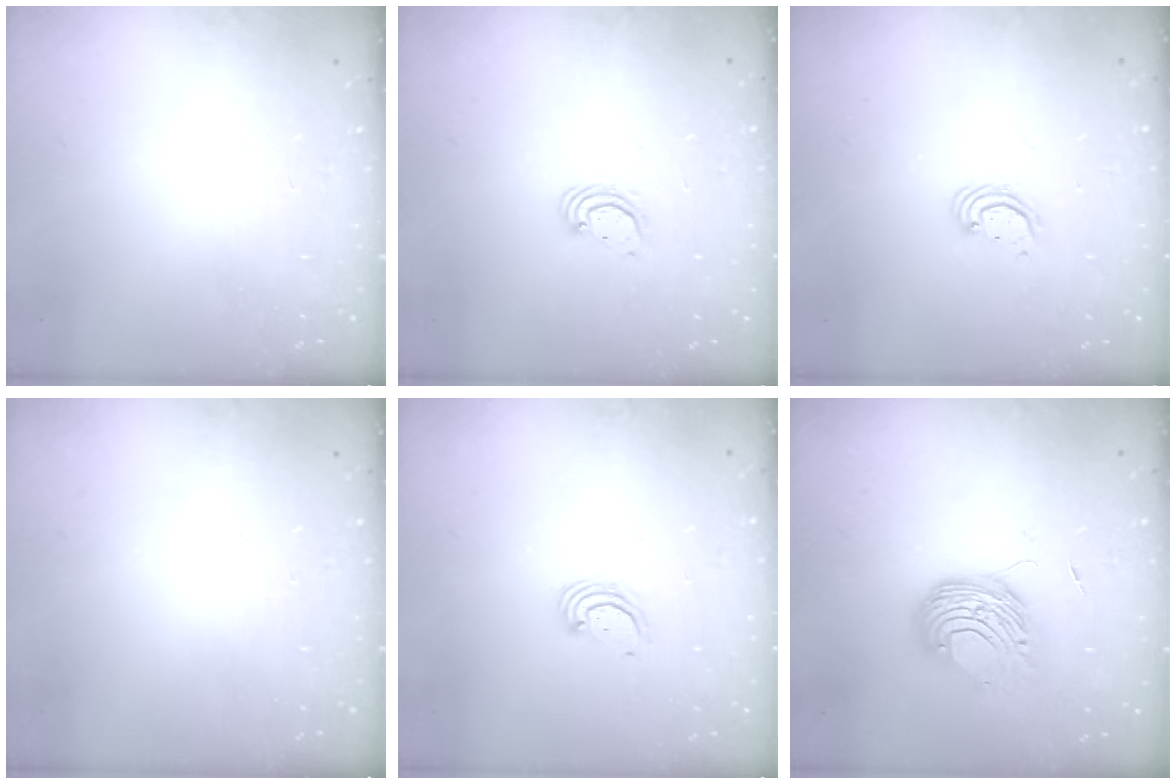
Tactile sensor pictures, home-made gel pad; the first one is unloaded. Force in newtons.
{"total": 3.1, "press": 3.1, "slide": 0.1}
{"total": 2.4, "press": 2.4, "slide": 0.1}
{"total": 0.0}
{"total": 2.8, "press": 2.8, "slide": 0.3}
{"total": 9.1, "press": 9.1, "slide": 0.4}